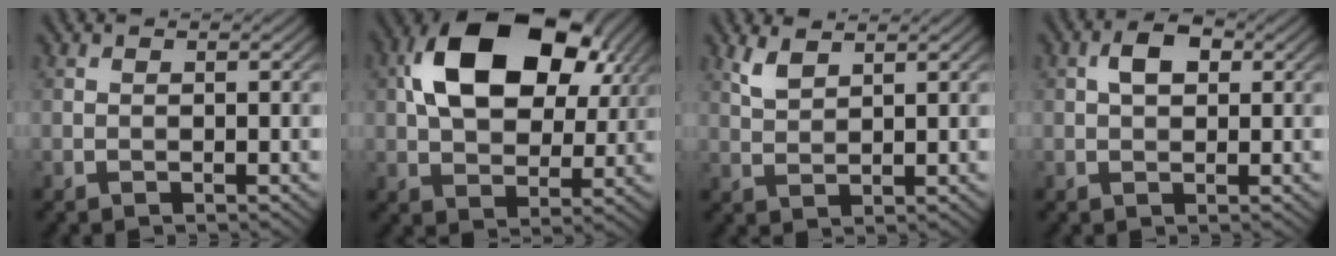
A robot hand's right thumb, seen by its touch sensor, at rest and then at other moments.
{"total": 16.6, "force": [5.5, 10.4, 11.7], "torque": [-0.220, 0.015, 0.097]}
{"total": 2.9, "force": [2.1, 0.9, 1.8], "torque": [-0.050, 0.003, 0.049]}
{"total": 3.6, "force": [1.0, 2.2, 2.7], "torque": [-0.050, 0.009, 0.014]}